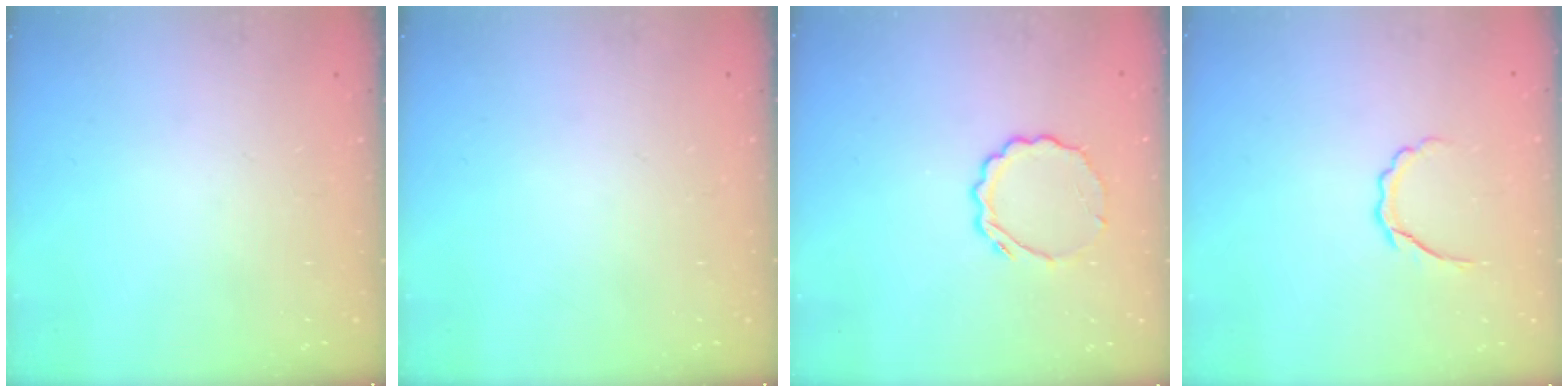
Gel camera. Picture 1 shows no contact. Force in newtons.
{"total": 0.0}
{"total": 5.4, "press": 5.2, "slide": 1.4}
{"total": 5.4, "press": 5.1, "slide": 1.8}